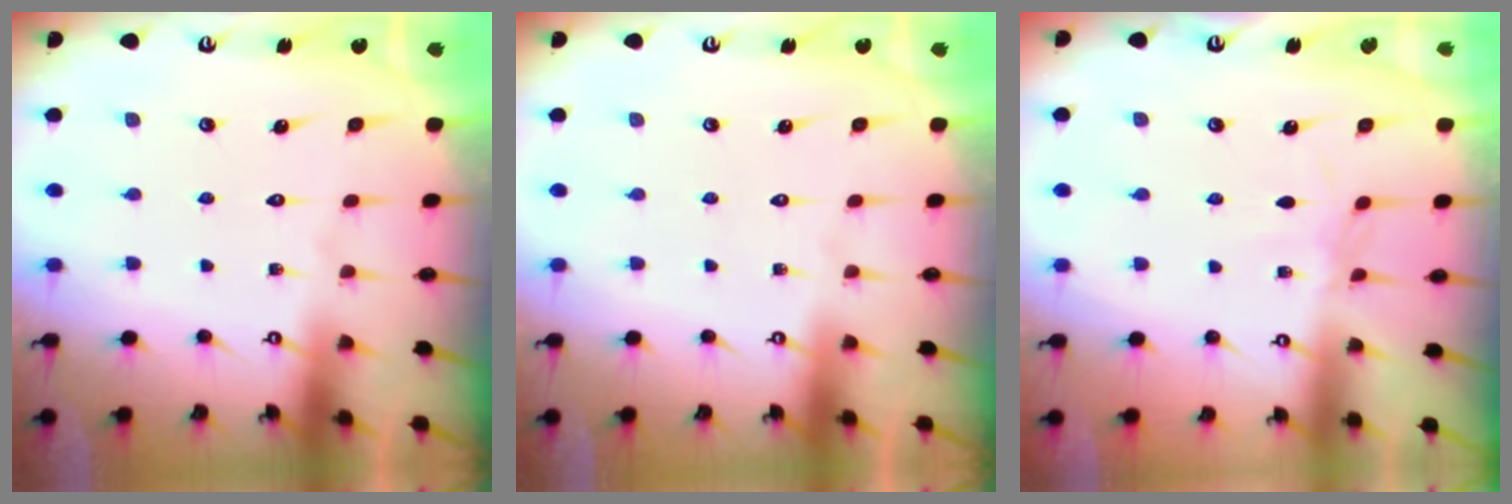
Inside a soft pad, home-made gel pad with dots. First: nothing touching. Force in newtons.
{"total": 0.0}
{"total": 2.3, "press": 2.2, "slide": 0.4}